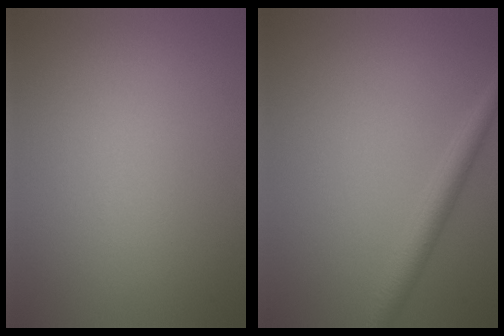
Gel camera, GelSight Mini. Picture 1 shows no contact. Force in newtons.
{"total": 2.8, "press": 2.7, "slide": 0.2}